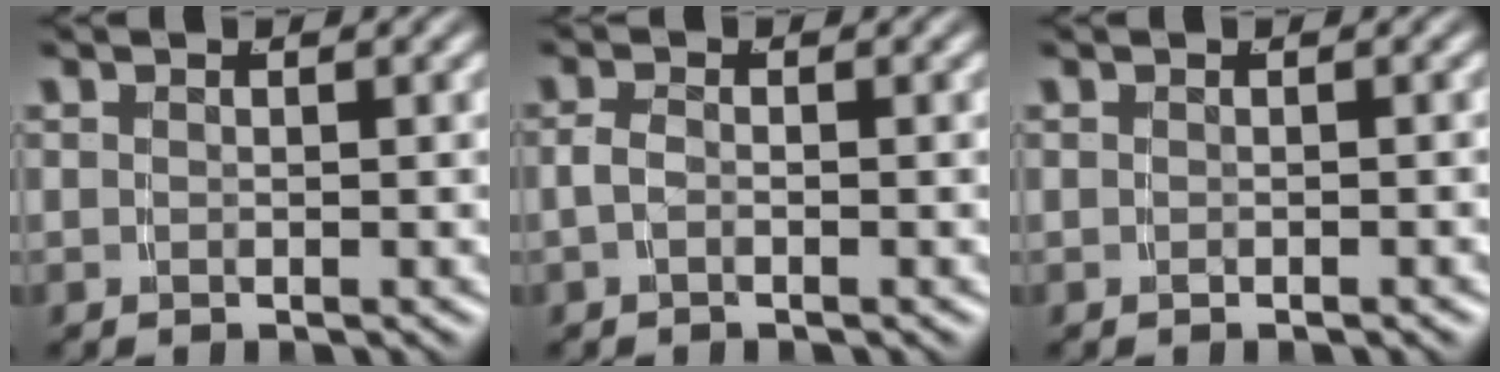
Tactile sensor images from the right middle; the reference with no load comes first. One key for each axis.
{"total": 1.2, "fx": -0.4, "fy": 0.3, "fz": 1.0, "tx": -0.027, "ty": -0.003, "tz": -0.005}
{"total": 0.6, "fx": -0.5, "fy": -0.4, "fz": 0.0, "tx": -0.003, "ty": 0.002, "tz": -0.005}